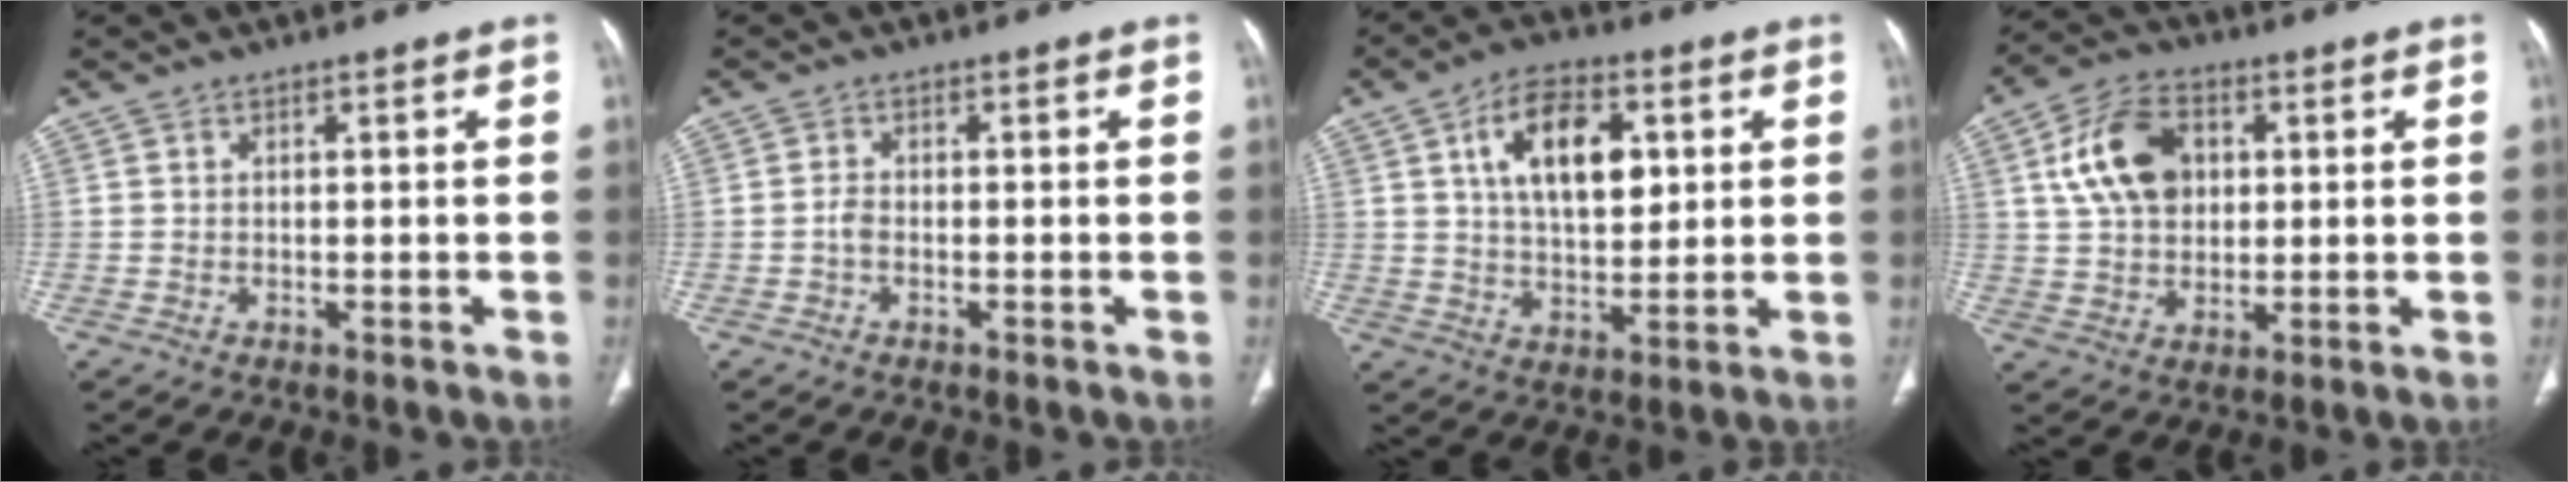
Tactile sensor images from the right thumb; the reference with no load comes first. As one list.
[{"total": 1.3, "force": [-0.5, 0.8, 0.9], "torque": [-0.019, 0.003, -0.013]}, {"total": 13.7, "force": [4.2, 7.7, 10.6], "torque": [-0.146, -0.011, 0.069]}, {"total": 12.5, "force": [3.2, 8.8, 8.3], "torque": [-0.128, 0.004, 0.056]}]